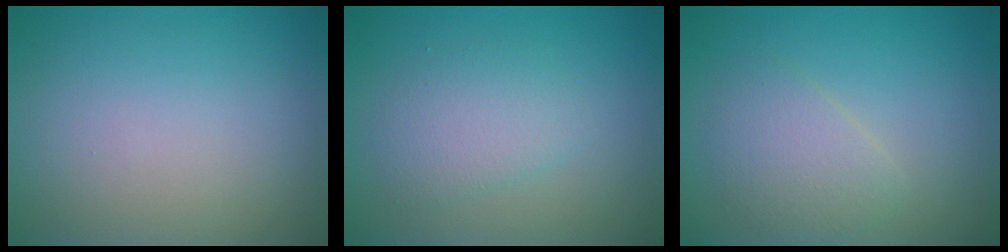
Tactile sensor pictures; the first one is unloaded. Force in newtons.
{"total": 2.7, "press": 2.7, "slide": 0.1}
{"total": 2.8, "press": 2.8, "slide": 0.0}